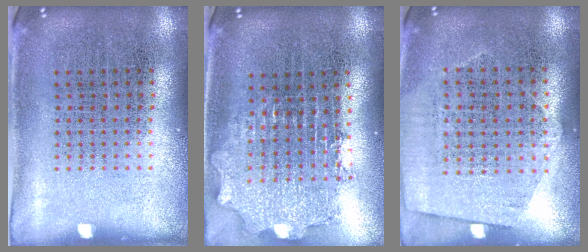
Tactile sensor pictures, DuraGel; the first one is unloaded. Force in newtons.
{"total": 2.0, "press": 1.6, "slide": 1.2}
{"total": 1.2, "press": 1.0, "slide": 0.7}